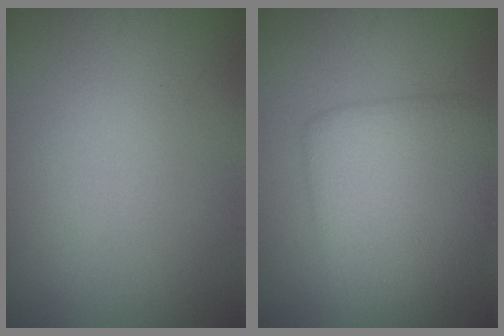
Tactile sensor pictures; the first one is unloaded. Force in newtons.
{"total": 6.8, "press": 6.8, "slide": 0.1}